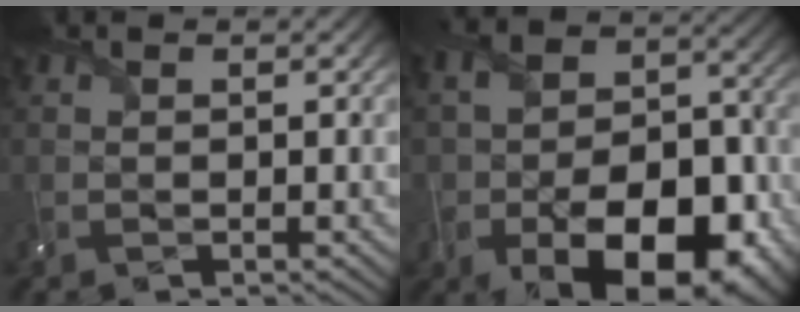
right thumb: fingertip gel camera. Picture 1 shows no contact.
{"total": 17.2, "force": [-7.9, 10.9, 10.7], "torque": [-0.158, -0.036, -0.116]}